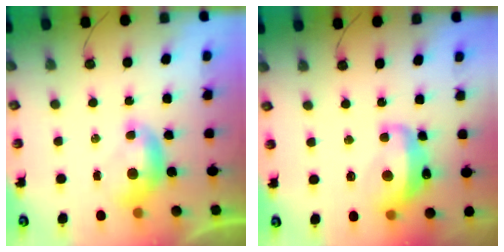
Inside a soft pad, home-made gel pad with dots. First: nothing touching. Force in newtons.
{"total": 7.7, "press": 7.6, "slide": 1.1}